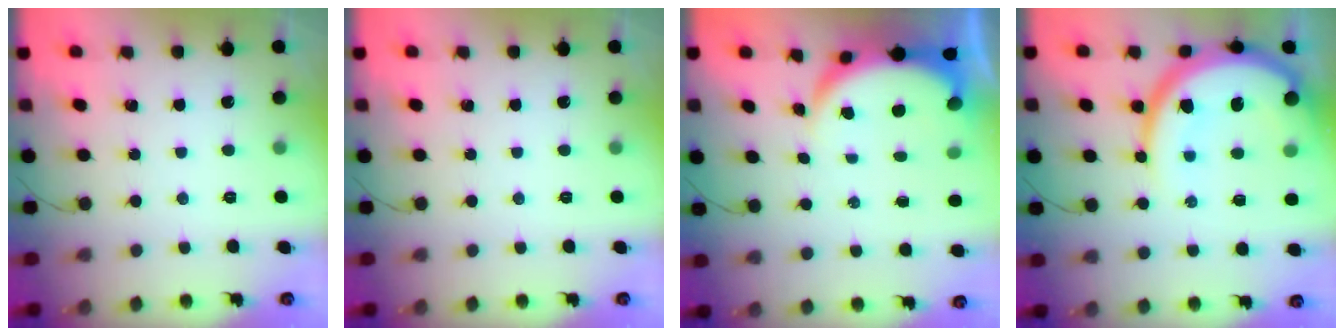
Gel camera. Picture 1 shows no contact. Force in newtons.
{"total": 0.0}
{"total": 5.3, "press": 5.2, "slide": 0.2}
{"total": 17.8, "press": 17.7, "slide": 2.0}